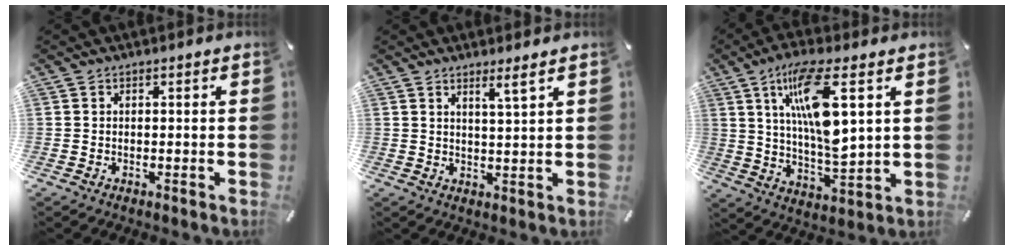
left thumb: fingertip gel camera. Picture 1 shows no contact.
{"total": 4.0, "force": [3.0, -0.6, 2.6], "torque": [-0.056, -0.013, 0.050]}
{"total": 16.6, "force": [6.1, 4.8, 14.7], "torque": [-0.288, -0.017, 0.094]}